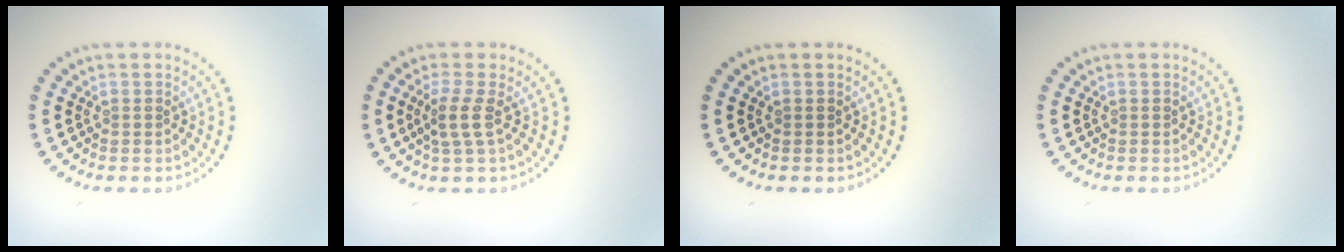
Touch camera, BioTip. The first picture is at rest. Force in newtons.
{"total": 2.1, "press": 1.6, "slide": 1.4}
{"total": 0.0}
{"total": 0.0}